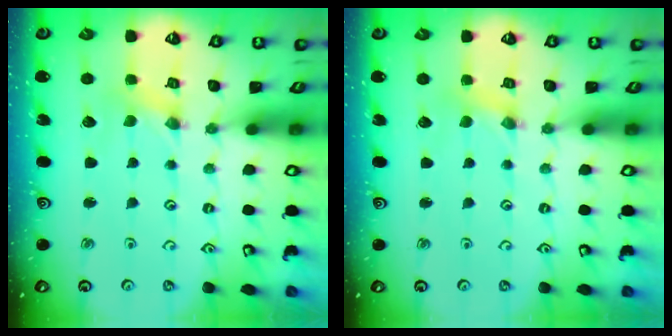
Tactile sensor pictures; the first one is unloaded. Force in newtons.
{"total": 1.5, "press": 1.5, "slide": 0.3}